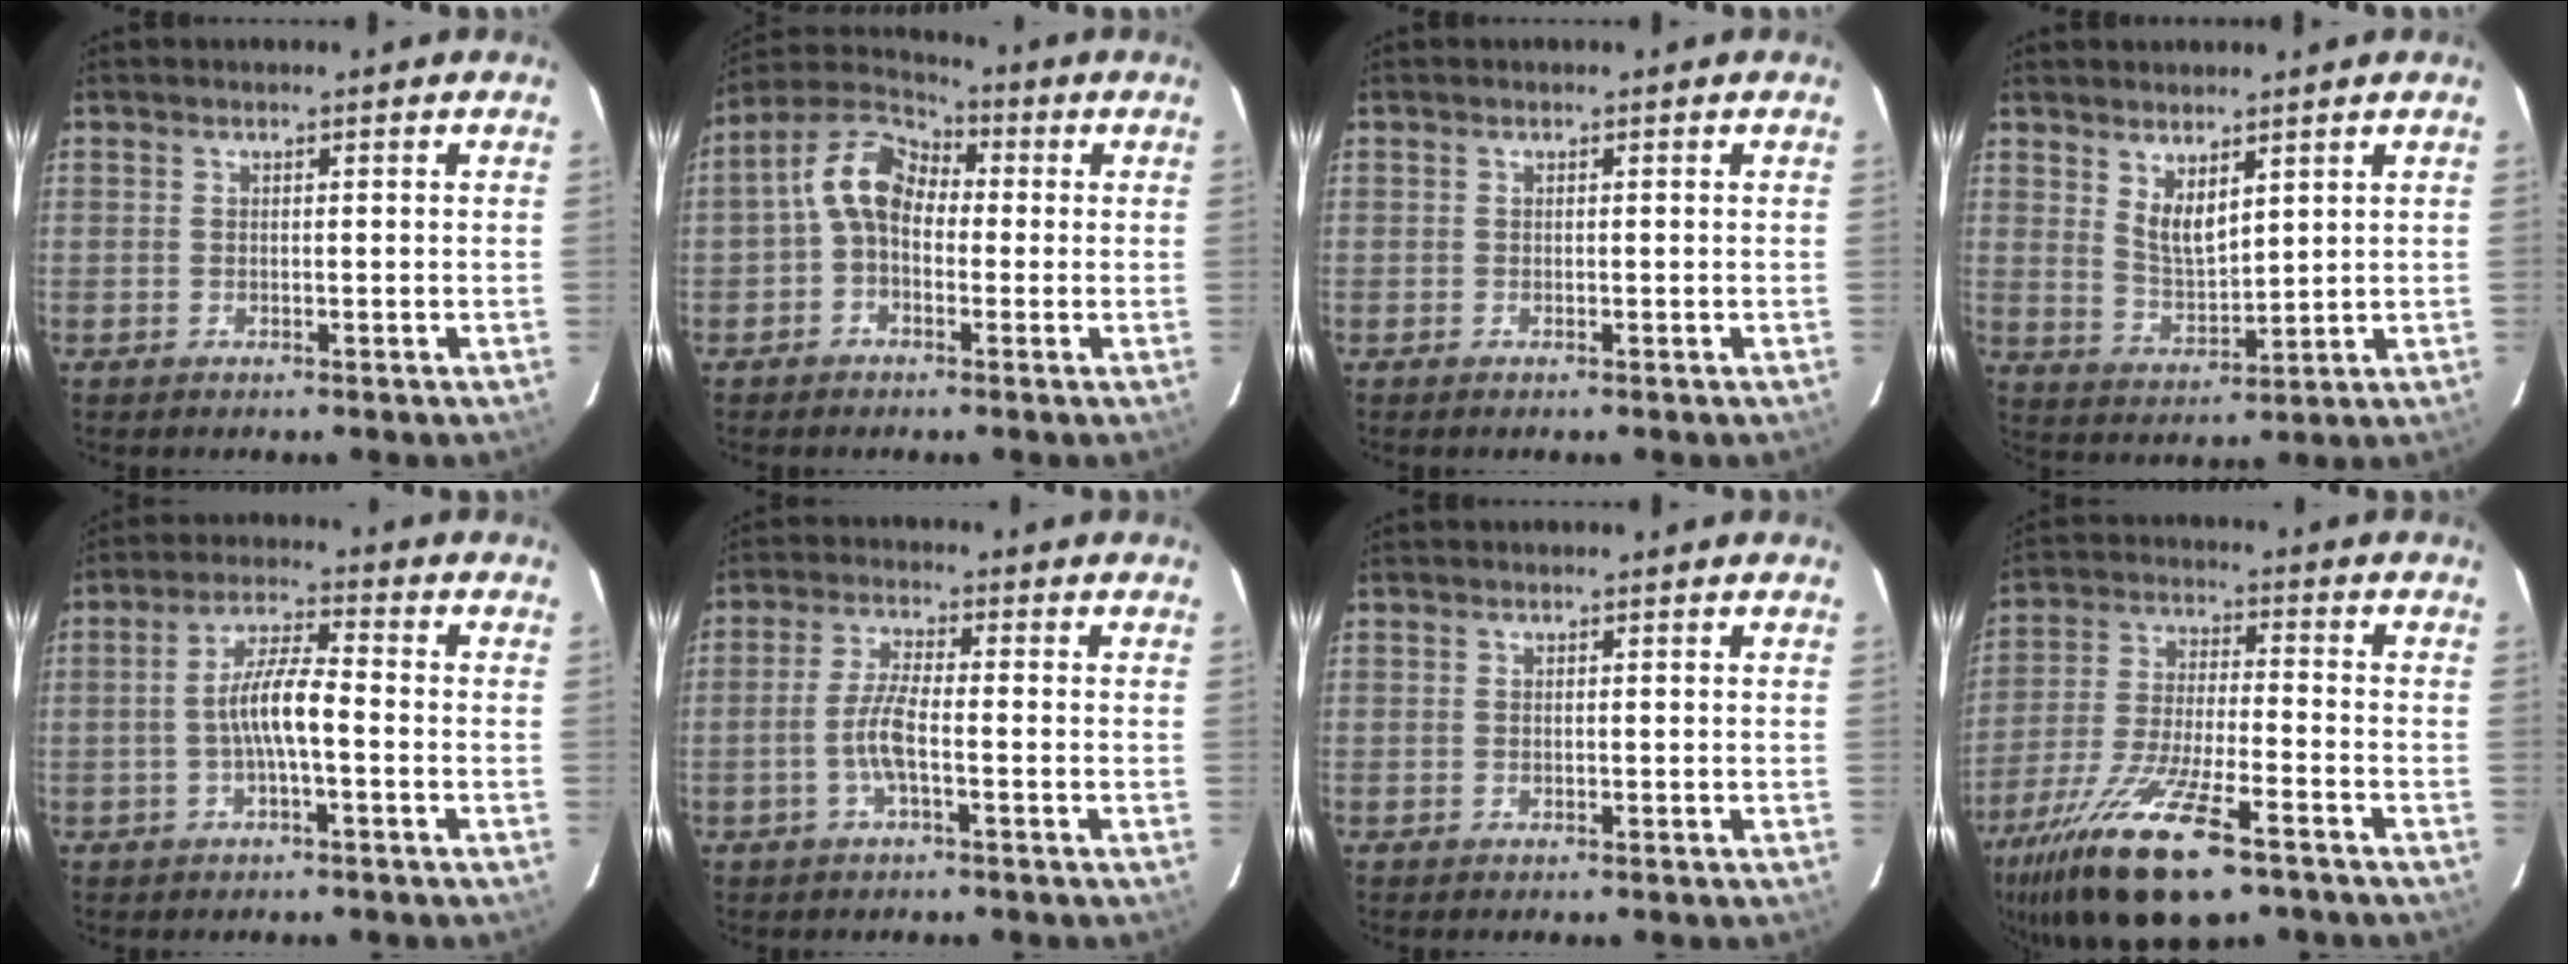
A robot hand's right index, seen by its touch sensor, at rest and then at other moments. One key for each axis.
{"total": 8.7, "fx": -0.5, "fy": 6.3, "fz": 6.0, "tx": -0.120, "ty": 0.031, "tz": -0.022}
{"total": 0.0}
{"total": 6.0, "fx": 3.8, "fy": 2.3, "fz": 4.0, "tx": -0.069, "ty": -0.007, "tz": 0.076}
{"total": 6.7, "fx": -1.6, "fy": 1.1, "fz": 6.4, "tx": -0.129, "ty": 0.011, "tz": -0.030}
{"total": 5.5, "fx": -1.9, "fy": 0.9, "fz": 5.1, "tx": -0.108, "ty": 0.002, "tz": -0.038}
{"total": 0.0}
{"total": 20.1, "fx": -13.0, "fy": 5.6, "fz": 14.2, "tx": -0.291, "ty": -0.054, "tz": -0.236}